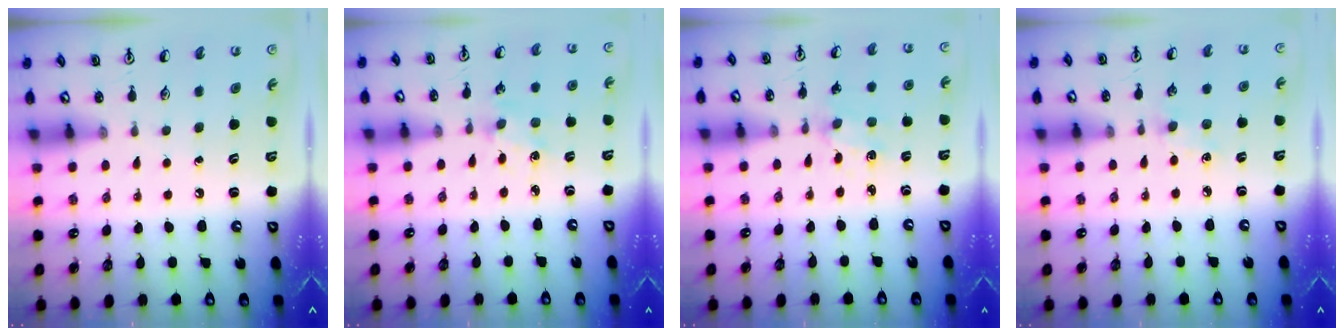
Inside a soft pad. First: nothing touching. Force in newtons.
{"total": 1.8, "press": 1.7, "slide": 0.3}
{"total": 1.7, "press": 1.6, "slide": 0.5}
{"total": 4.5, "press": 4.4, "slide": 0.5}